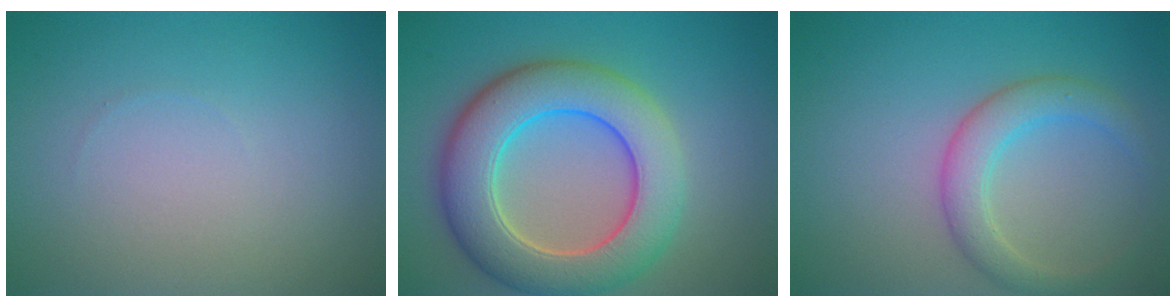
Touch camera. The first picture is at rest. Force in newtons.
{"total": 9.1, "press": 9.1, "slide": 0.2}
{"total": 3.5, "press": 3.4, "slide": 0.3}